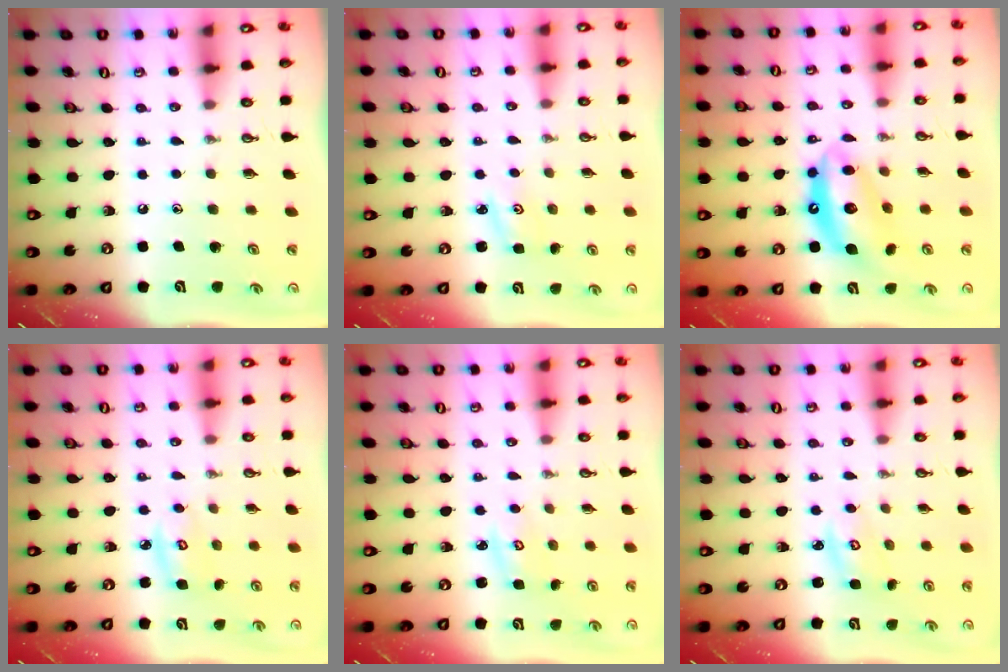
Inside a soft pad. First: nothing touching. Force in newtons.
{"total": 2.9, "press": 2.9, "slide": 0.3}
{"total": 13.0, "press": 13.0, "slide": 1.0}
{"total": 3.9, "press": 3.9, "slide": 0.5}
{"total": 3.7, "press": 3.7, "slide": 0.5}
{"total": 2.8, "press": 2.8, "slide": 0.2}